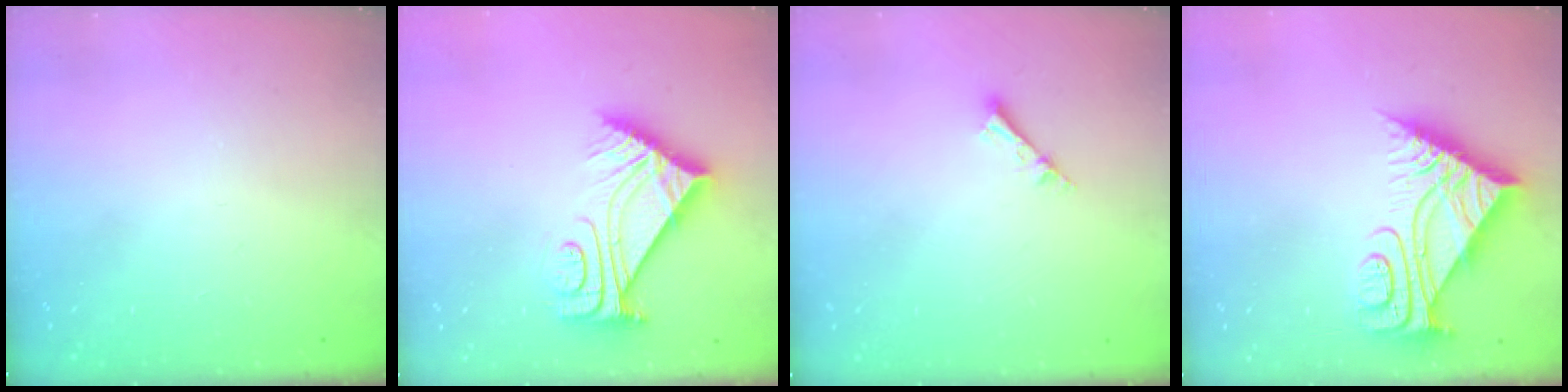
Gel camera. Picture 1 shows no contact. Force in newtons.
{"total": 10.5, "press": 10.5, "slide": 0.8}
{"total": 2.3, "press": 2.3, "slide": 0.1}
{"total": 10.2, "press": 10.2, "slide": 0.8}